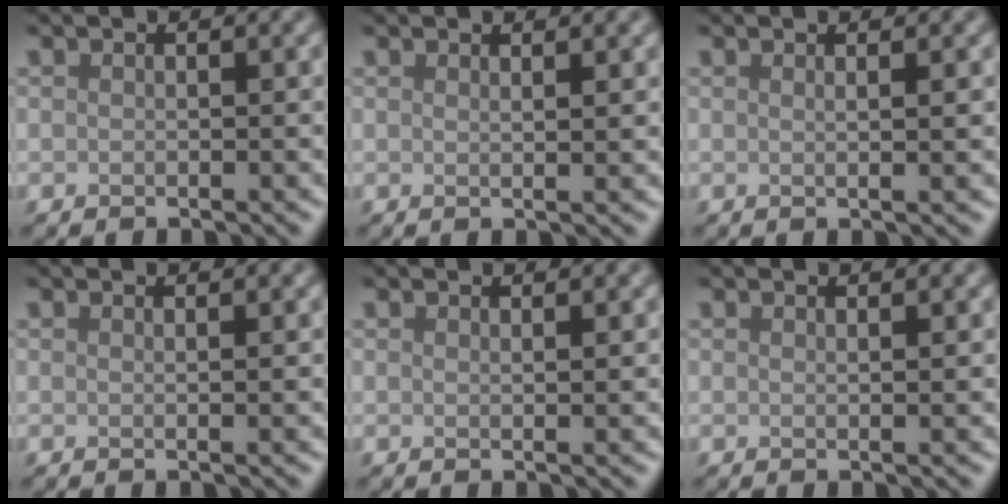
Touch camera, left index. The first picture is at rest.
{"total": 2.1, "force": [1.1, 0.7, 1.6], "torque": [-0.018, 0.004, 0.002]}
{"total": 2.9, "force": [0.9, 1.1, 2.6], "torque": [-0.024, 0.008, -0.014]}
{"total": 1.9, "force": [0.8, 0.7, 1.5], "torque": [-0.018, 0.005, -0.004]}
{"total": 1.9, "force": [1.1, 0.6, 1.4], "torque": [-0.014, 0.004, 0.002]}
{"total": 2.3, "force": [1.1, 0.8, 1.8], "torque": [-0.018, 0.005, -0.004]}